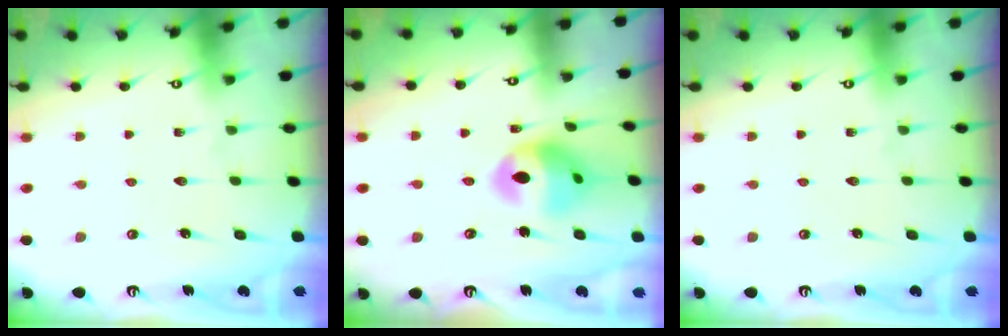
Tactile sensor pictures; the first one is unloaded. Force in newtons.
{"total": 12.4, "press": 12.4, "slide": 1.2}
{"total": 0.0}